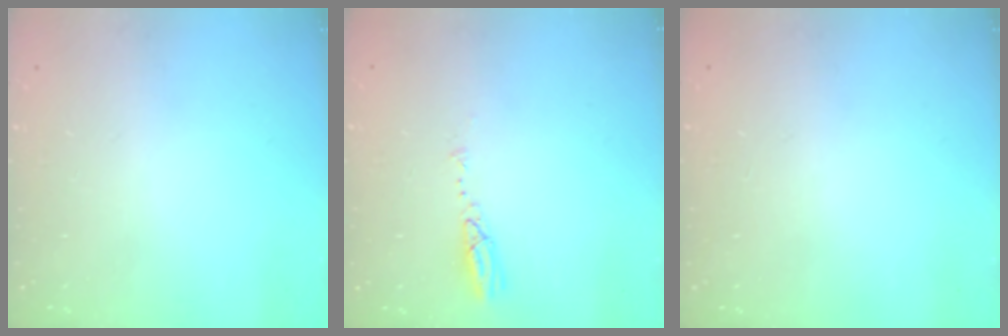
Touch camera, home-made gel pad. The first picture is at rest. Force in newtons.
{"total": 3.9, "press": 3.9, "slide": 0.4}
{"total": 0.0}